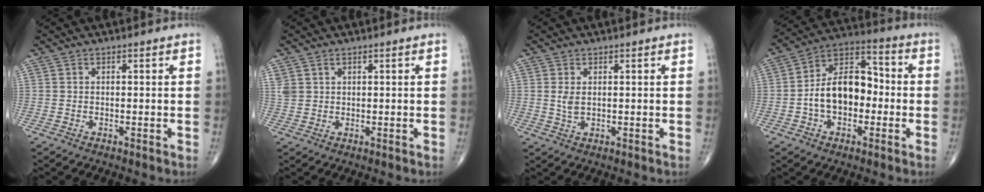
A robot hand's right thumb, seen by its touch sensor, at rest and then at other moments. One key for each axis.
{"total": 2.5, "fx": 1.5, "fy": 1.7, "fz": 1.1, "tx": -0.021, "ty": 0.001, "tz": 0.036}
{"total": 2.4, "fx": 0.5, "fy": 1.3, "fz": 1.9, "tx": -0.039, "ty": -0.003, "tz": 0.015}
{"total": 13.7, "fx": -1.8, "fy": 8.8, "fz": 10.4, "tx": -0.152, "ty": 0.045, "tz": -0.042}